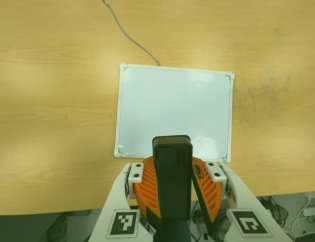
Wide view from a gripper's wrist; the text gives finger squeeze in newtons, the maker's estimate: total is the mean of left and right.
{"total": 9.0, "left": 9.2, "right": 8.8}